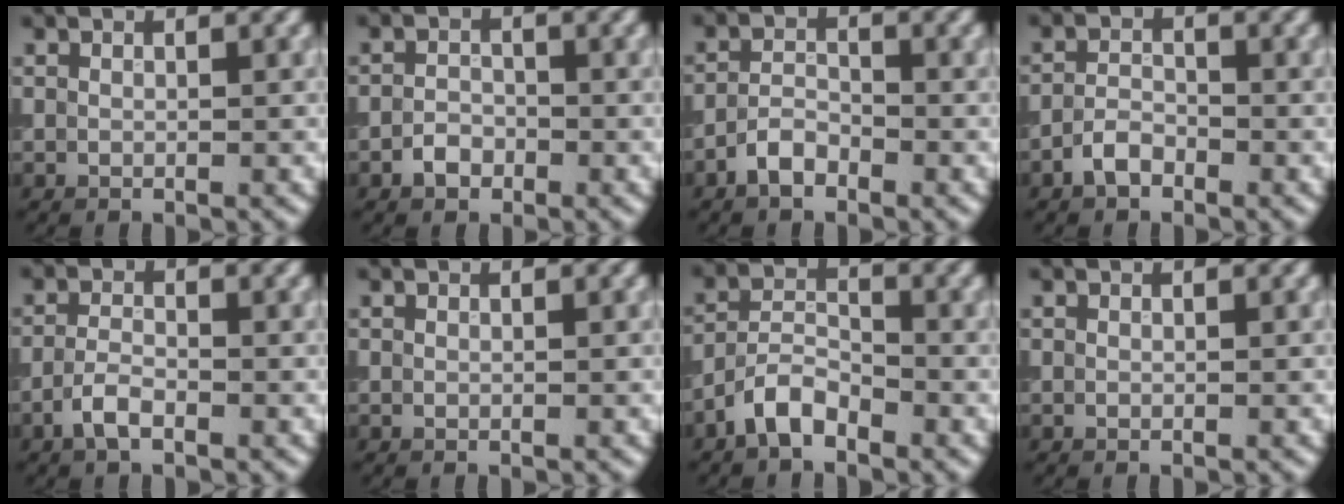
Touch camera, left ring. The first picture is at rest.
{"total": 1.7, "force": [-1.0, 1.2, 0.7], "torque": [-0.009, 0.004, -0.022]}
{"total": 2.4, "force": [-1.6, 1.1, 1.4], "torque": [-0.025, 0.007, -0.036]}
{"total": 2.0, "force": [-1.4, 1.0, 1.1], "torque": [-0.019, 0.006, -0.031]}
{"total": 2.2, "force": [-1.3, 0.8, 1.5], "torque": [-0.032, 0.004, -0.032]}
{"total": 0.0}
{"total": 3.5, "force": [-2.4, 1.5, 2.0], "torque": [-0.036, 0.011, -0.055]}
{"total": 0.0}